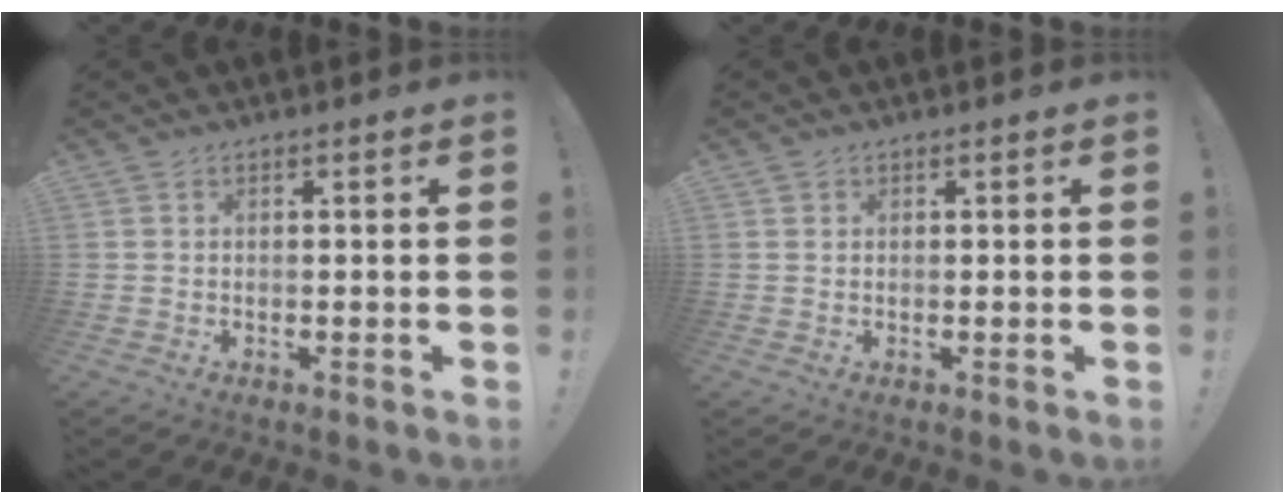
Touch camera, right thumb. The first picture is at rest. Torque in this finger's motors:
{"motor_torque": [-0.12, -0.04, 0.00, 0.02, 0.00]}